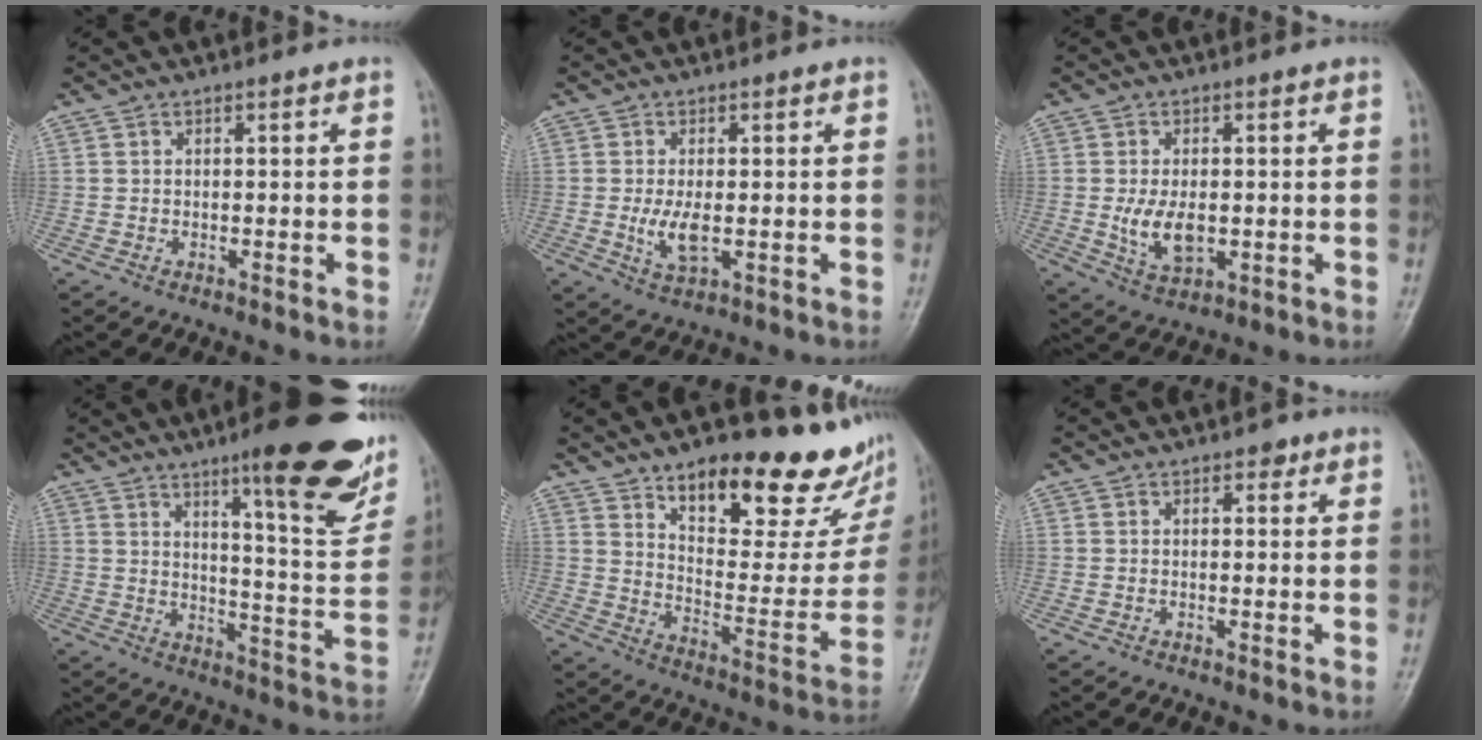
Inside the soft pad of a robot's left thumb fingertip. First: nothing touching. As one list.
[{"total": 4.8, "force": [-0.4, 2.4, 4.2], "torque": [-0.083, -0.012, -0.004]}, {"total": 6.9, "force": [-0.5, 4.1, 5.5], "torque": [-0.094, -0.013, -0.002]}, {"total": 22.3, "force": [12.8, 5.0, 17.5], "torque": [-0.190, -0.059, 0.180]}, {"total": 26.0, "force": [16.9, 10.0, 17.0], "torque": [-0.186, -0.084, 0.251]}, {"total": 1.6, "force": [0.8, 1.1, 0.8], "torque": [0.003, -0.001, 0.007]}]